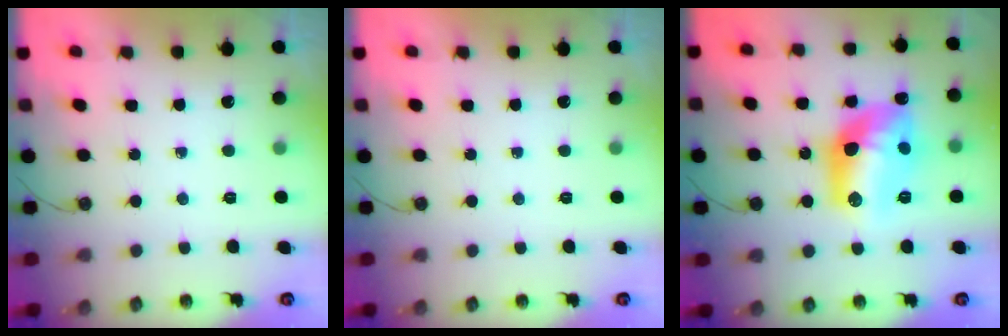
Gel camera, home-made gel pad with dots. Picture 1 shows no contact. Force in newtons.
{"total": 0.0}
{"total": 15.1, "press": 15.1, "slide": 0.8}